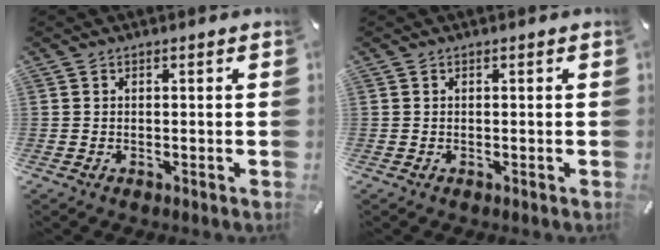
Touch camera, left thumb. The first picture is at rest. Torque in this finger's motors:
{"motor_torque": [0.00, 0.00, 0.00, 0.00, 0.00]}